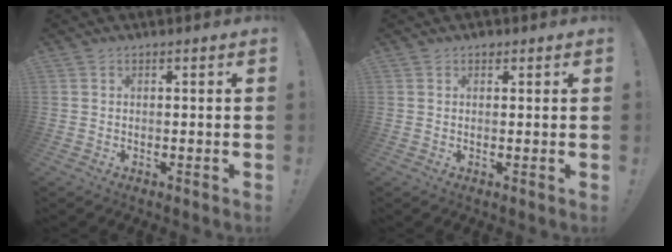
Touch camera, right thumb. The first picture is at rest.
{"total": 1.3, "force": [1.1, 0.7, 0.1], "torque": [0.012, -0.005, 0.017]}